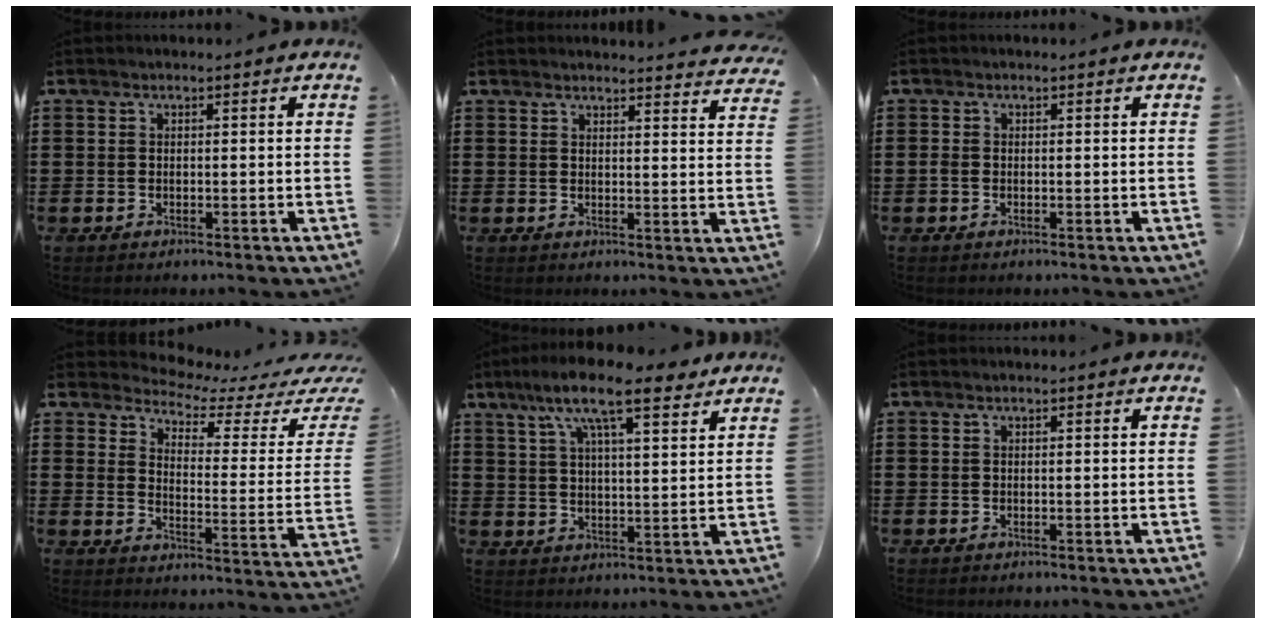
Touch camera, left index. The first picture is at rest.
{"total": 2.9, "force": [2.8, -0.2, 0.2], "torque": [-0.006, -0.016, 0.052]}
{"total": 0.9, "force": [-0.4, 0.5, 0.6], "torque": [-0.021, -0.003, -0.009]}
{"total": 3.5, "force": [3.2, 0.4, 1.2], "torque": [-0.039, -0.034, 0.046]}
{"total": 11.1, "force": [7.8, 2.7, 7.5], "torque": [-0.150, -0.010, 0.133]}
{"total": 0.0}